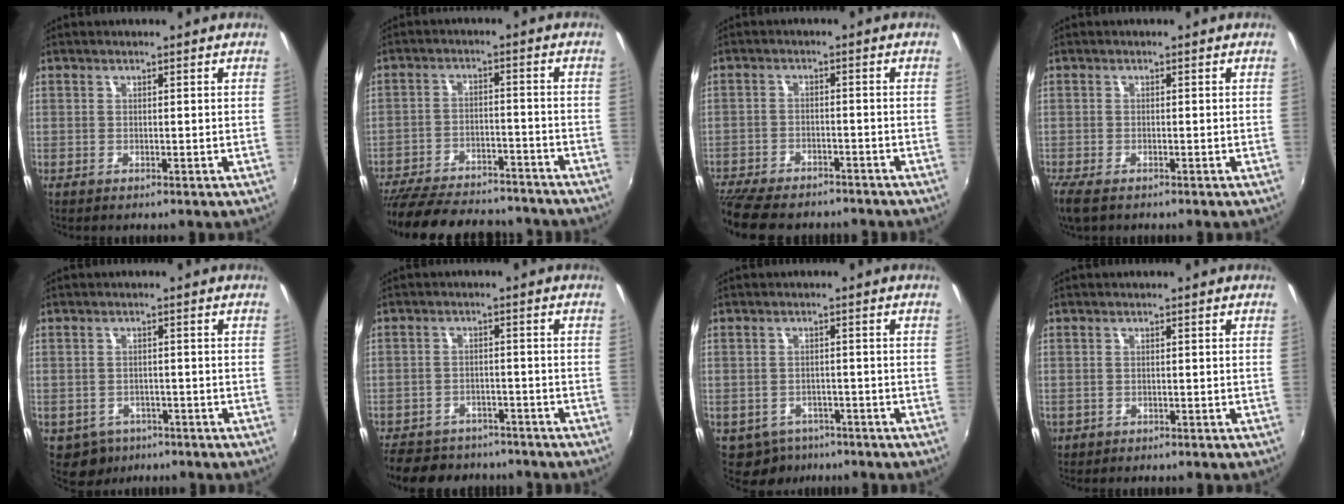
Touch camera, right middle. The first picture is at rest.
{"total": 24.2, "force": [-20.7, 7.8, 9.7], "torque": [-0.211, -0.011, -0.286]}
{"total": 13.6, "force": [-11.5, 4.6, 5.5], "torque": [-0.137, -0.029, -0.182]}
{"total": 3.9, "force": [-2.8, 1.3, 2.4], "torque": [-0.055, -0.018, -0.053]}
{"total": 5.2, "force": [-3.0, 4.0, 1.4], "torque": [-0.040, -0.009, -0.038]}
{"total": 13.8, "force": [-11.1, 6.8, 4.4], "torque": [-0.116, 0.012, -0.157]}
{"total": 5.8, "force": [-3.9, 4.0, 1.6], "torque": [-0.043, -0.011, -0.051]}
{"total": 2.0, "force": [-0.7, 1.8, 0.7], "torque": [-0.018, -0.004, -0.009]}